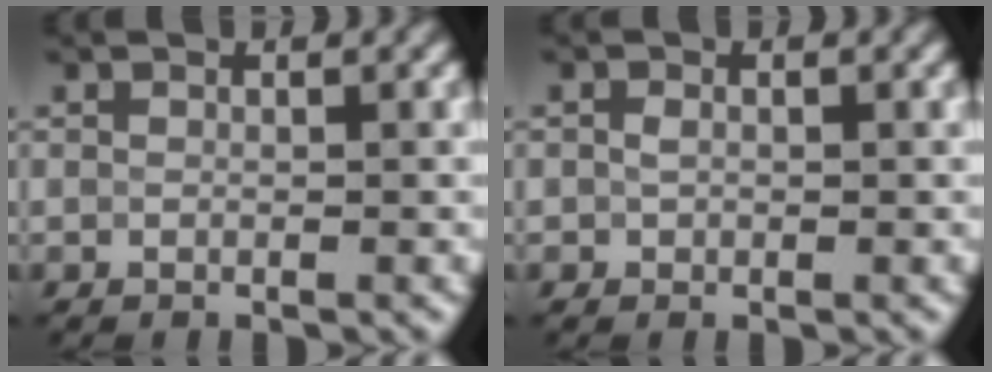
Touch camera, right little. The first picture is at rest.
{"total": 0.8, "force": [0.0, 0.7, 0.4], "torque": [-0.007, -0.002, -0.002]}